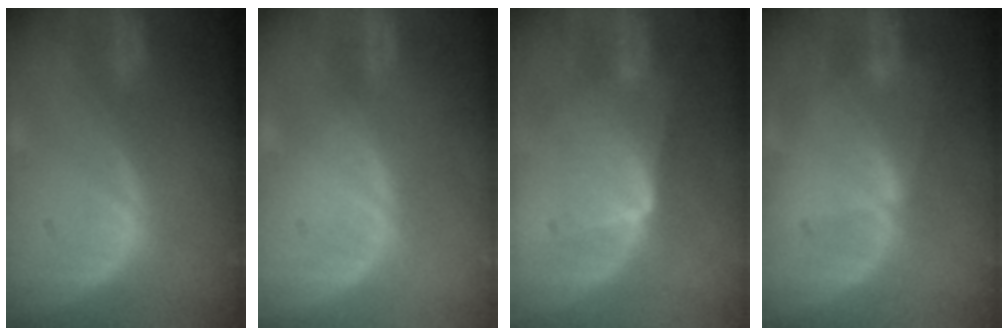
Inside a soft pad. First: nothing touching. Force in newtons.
{"total": 0.0}
{"total": 6.6, "press": 5.8, "slide": 3.1}
{"total": 1.6, "press": 1.6, "slide": 0.3}